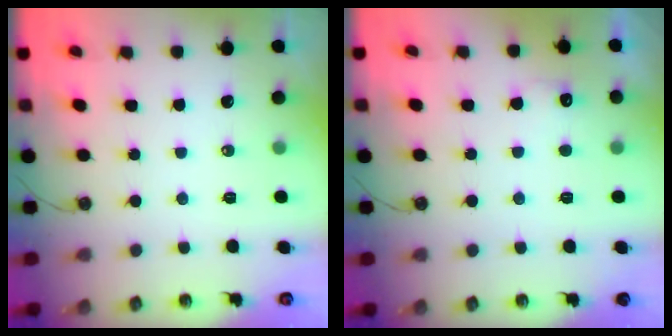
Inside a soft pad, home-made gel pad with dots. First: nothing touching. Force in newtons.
{"total": 6.9, "press": 6.8, "slide": 1.2}